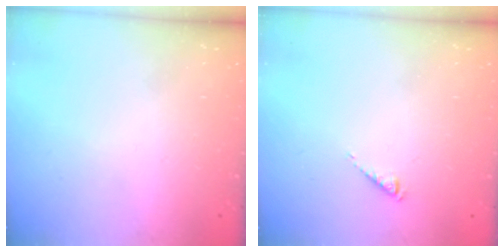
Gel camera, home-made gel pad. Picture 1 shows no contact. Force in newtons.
{"total": 0.8, "press": 0.8, "slide": 0.1}